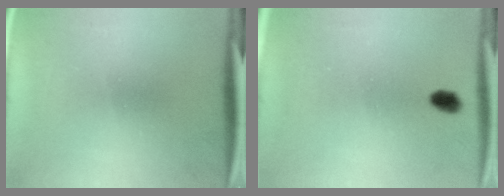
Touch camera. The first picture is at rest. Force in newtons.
{"total": 2.7}